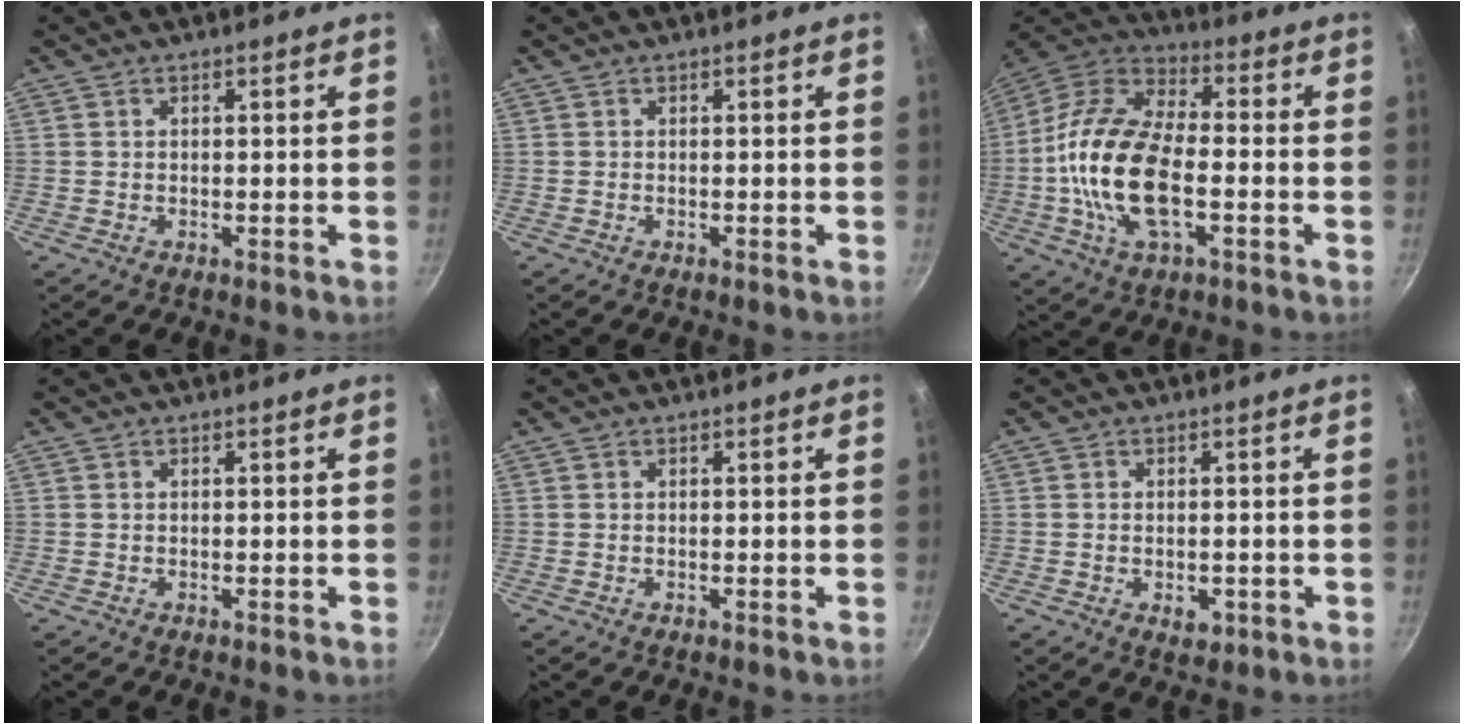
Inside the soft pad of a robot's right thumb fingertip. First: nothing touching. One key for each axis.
{"total": 0.0}
{"total": 19.6, "fx": -3.5, "fy": 9.6, "fz": 16.7, "tx": -0.313, "ty": 0.033, "tz": -0.085}
{"total": 0.0}
{"total": 0.0}
{"total": 2.9, "fx": -0.9, "fy": 1.9, "fz": 2.1, "tx": -0.026, "ty": 0.000, "tz": -0.010}